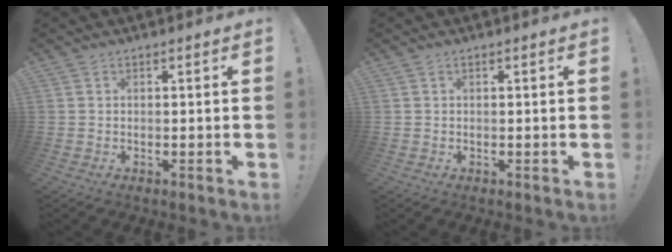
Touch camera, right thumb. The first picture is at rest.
{"total": 0.0}